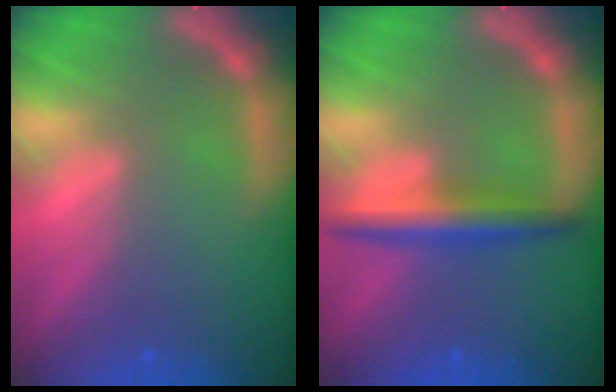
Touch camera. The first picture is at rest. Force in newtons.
{"total": 4.0}